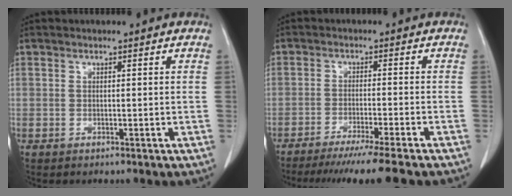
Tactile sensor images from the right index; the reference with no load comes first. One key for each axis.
{"total": 11.5, "fx": -9.6, "fy": -1.6, "fz": 6.1, "tx": -0.059, "ty": -0.036, "tz": -0.145}